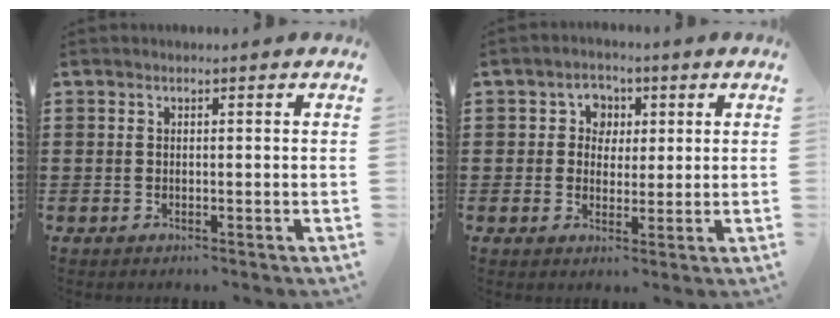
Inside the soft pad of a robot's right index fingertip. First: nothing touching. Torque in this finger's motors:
{"motor_torque": [-0.06, -0.12, 0.01, 0.00]}